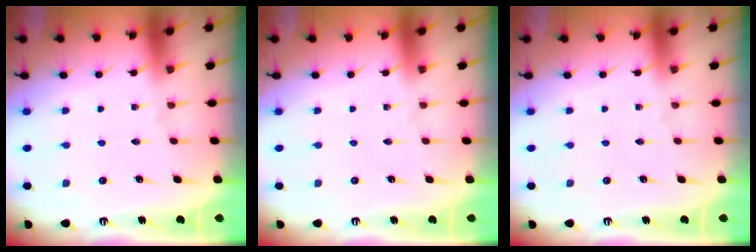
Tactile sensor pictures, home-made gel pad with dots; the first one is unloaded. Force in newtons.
{"total": 0.0}
{"total": 0.0}